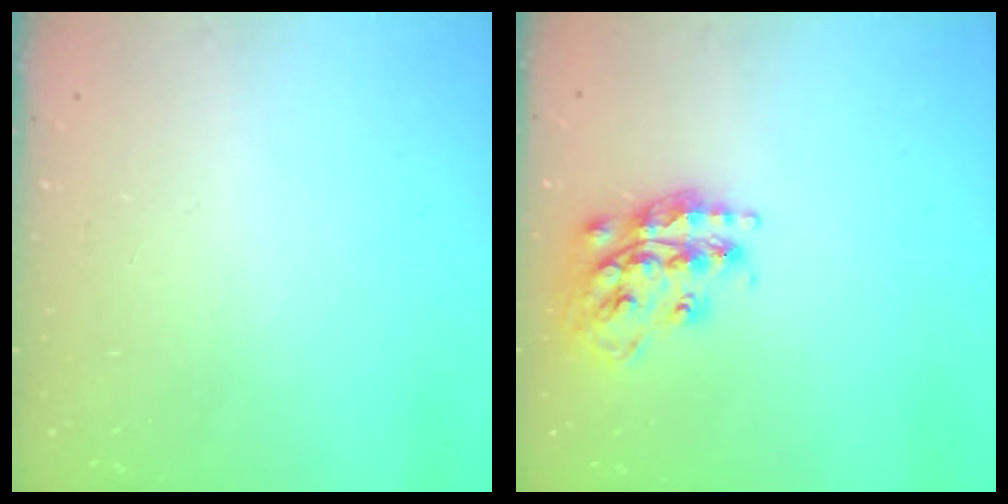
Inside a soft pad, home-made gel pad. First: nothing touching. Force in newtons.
{"total": 17.1, "press": 17.1, "slide": 1.0}